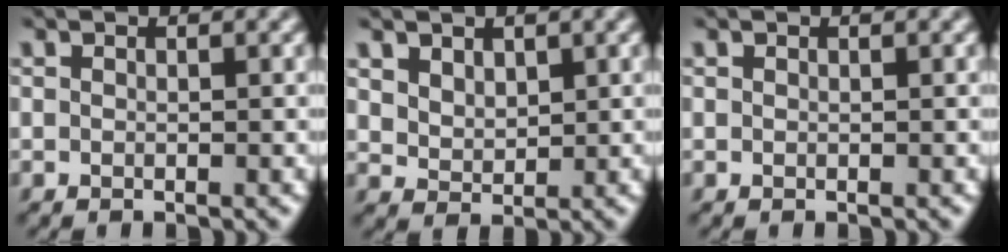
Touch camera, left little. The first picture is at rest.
{"total": 2.6, "force": [1.4, 1.8, 1.3], "torque": [-0.037, -0.005, 0.035]}
{"total": 0.0}